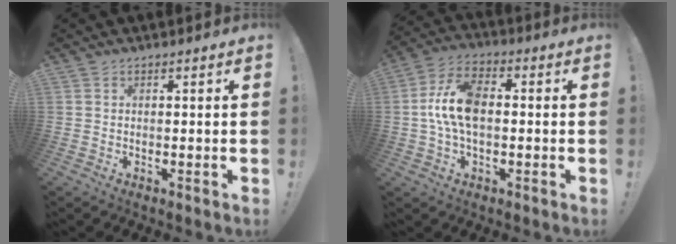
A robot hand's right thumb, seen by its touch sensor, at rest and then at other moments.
{"total": 12.1, "force": [0.0, 6.6, 10.1], "torque": [-0.198, 0.008, 0.001]}